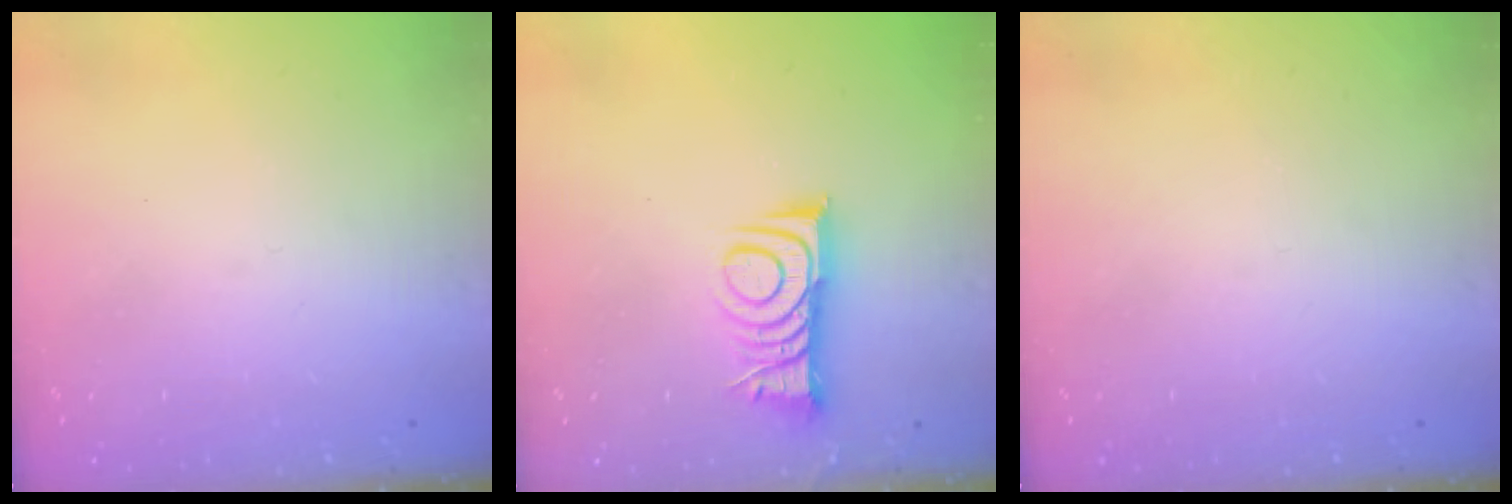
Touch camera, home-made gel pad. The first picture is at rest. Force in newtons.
{"total": 8.8, "press": 8.8, "slide": 0.1}
{"total": 0.0}